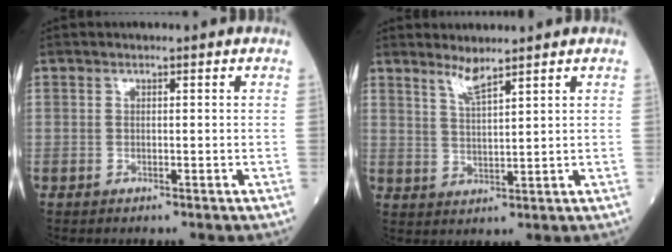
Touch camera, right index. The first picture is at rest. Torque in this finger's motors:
{"motor_torque": [-0.01, 0.02, 0.00, 0.01]}